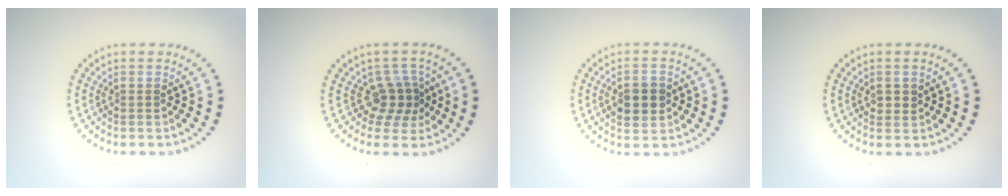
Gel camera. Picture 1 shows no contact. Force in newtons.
{"total": 2.9, "press": 2.3, "slide": 1.9}
{"total": 3.9, "press": 3.9, "slide": 0.2}
{"total": 1.2, "press": 1.1, "slide": 0.4}